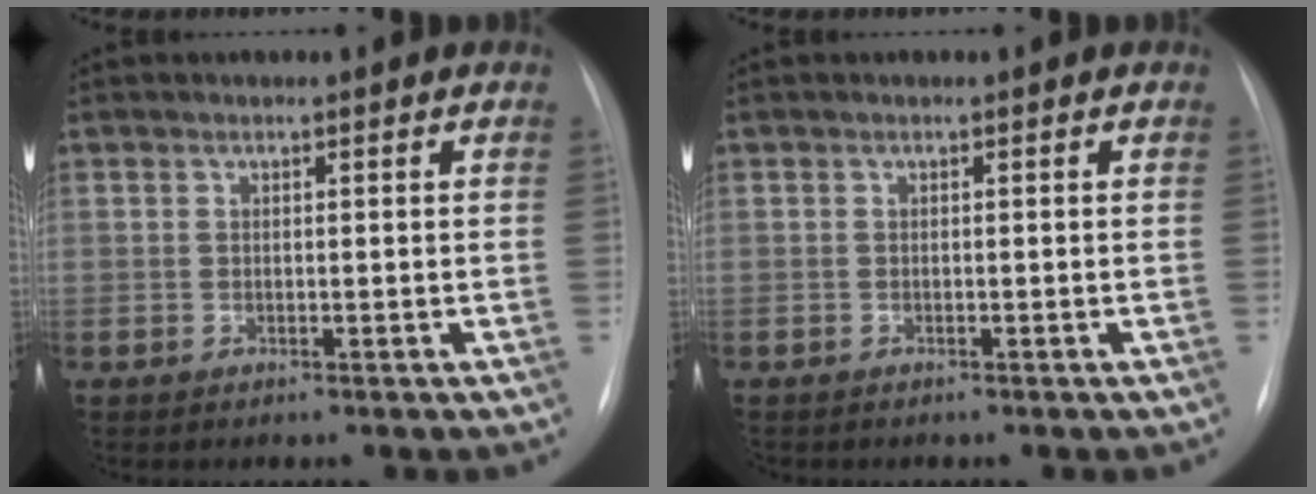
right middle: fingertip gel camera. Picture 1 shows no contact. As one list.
[{"total": 0.6, "force": [-0.5, 0.3, 0.1], "torque": [-0.007, 0.001, -0.007]}]